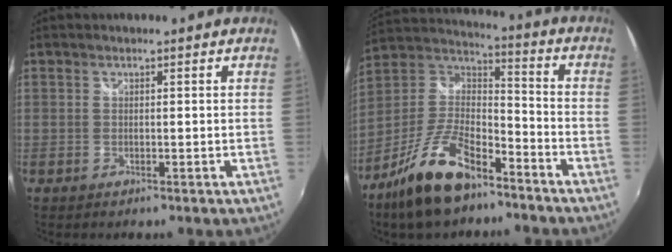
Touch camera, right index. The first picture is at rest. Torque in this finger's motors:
{"motor_torque": [1.01, -1.12, 0.65, 0.14]}